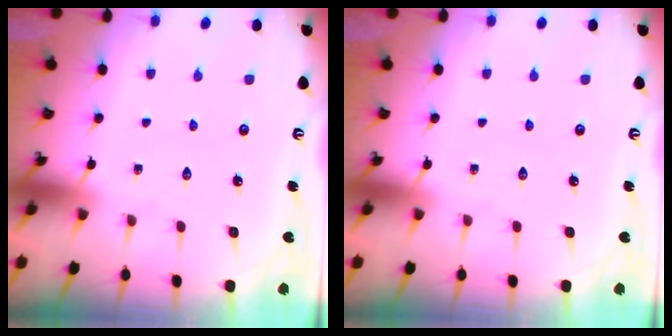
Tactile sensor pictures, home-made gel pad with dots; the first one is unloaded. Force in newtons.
{"total": 0.0}